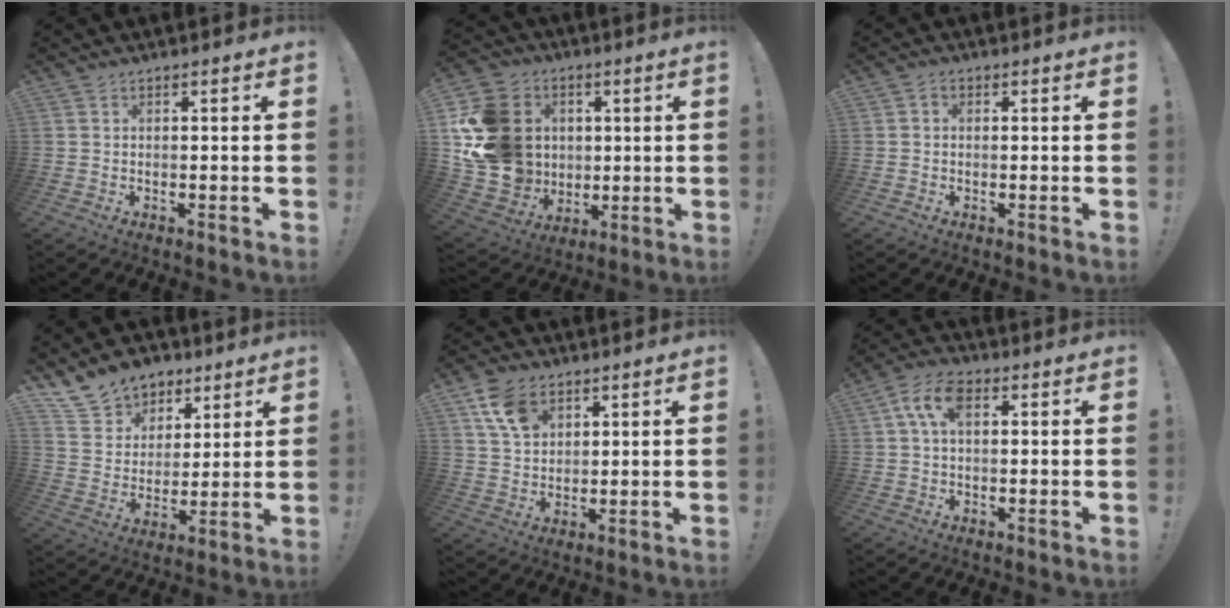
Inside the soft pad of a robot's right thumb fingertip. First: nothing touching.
{"total": 20.3, "force": [2.9, 18.0, 9.1], "torque": [-0.172, -0.009, 0.085]}
{"total": 1.3, "force": [-0.2, 1.1, 0.7], "torque": [-0.018, 0.006, -0.003]}
{"total": 12.4, "force": [8.7, 8.5, 2.7], "torque": [-0.050, -0.061, 0.171]}
{"total": 10.0, "force": [5.2, 6.7, 5.3], "torque": [-0.089, -0.015, 0.104]}
{"total": 7.8, "force": [2.2, 4.6, 5.9], "torque": [-0.118, 0.011, 0.042]}